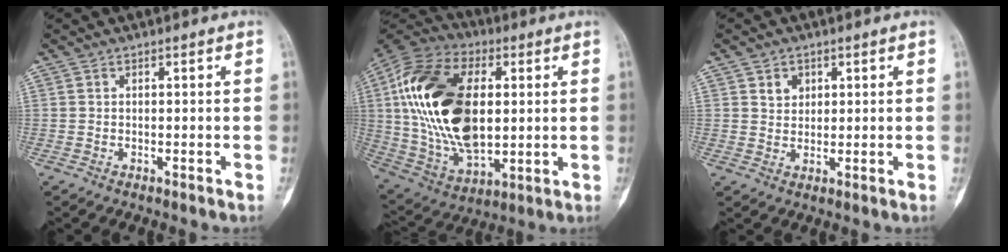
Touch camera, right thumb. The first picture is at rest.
{"total": 27.0, "force": [3.5, 15.8, 21.6], "torque": [-0.412, -0.009, 0.064]}
{"total": 3.0, "force": [1.4, 2.4, 1.1], "torque": [-0.004, -0.009, 0.025]}